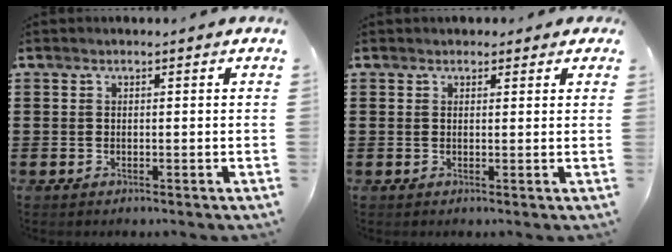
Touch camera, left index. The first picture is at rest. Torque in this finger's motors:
{"motor_torque": [2.14, 0.00, 0.26, 0.05]}